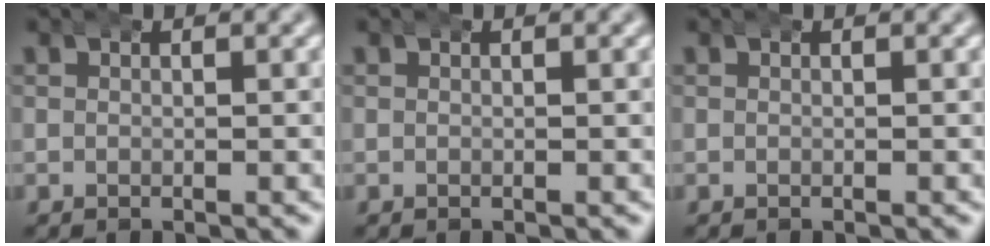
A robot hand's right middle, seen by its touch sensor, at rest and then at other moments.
{"total": 0.0}
{"total": 0.0}